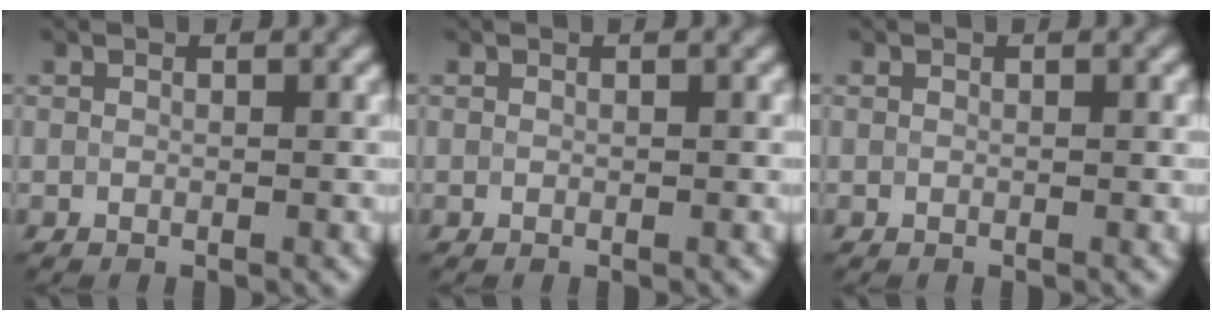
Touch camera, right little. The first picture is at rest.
{"total": 0.0}
{"total": 0.0}